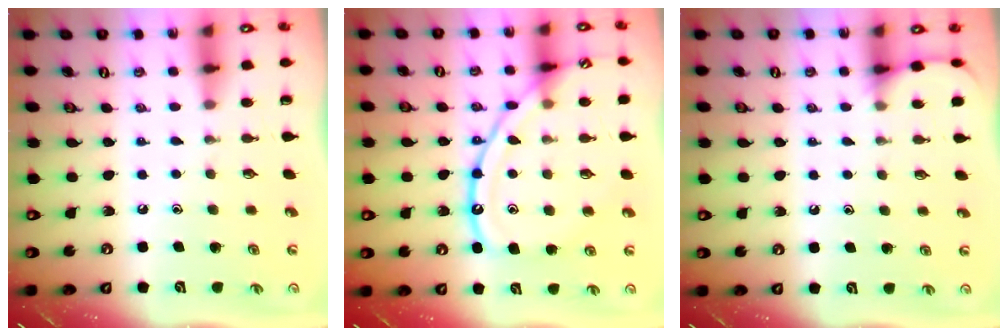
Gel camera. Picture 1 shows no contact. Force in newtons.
{"total": 16.4, "press": 16.3, "slide": 1.4}
{"total": 4.7, "press": 4.7, "slide": 0.5}